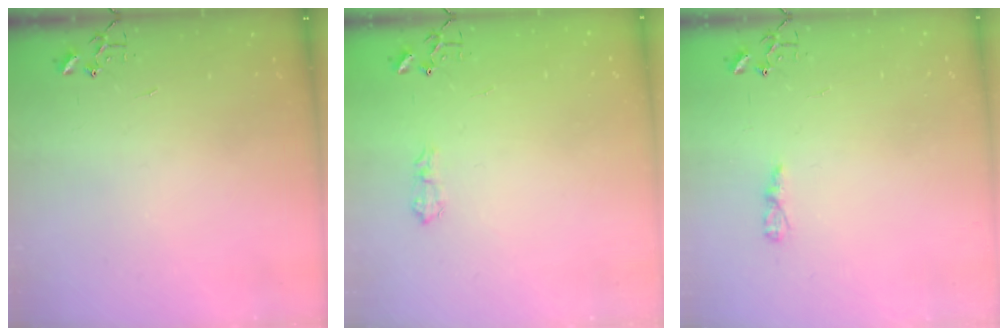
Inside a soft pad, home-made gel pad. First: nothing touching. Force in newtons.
{"total": 7.0, "press": 6.9, "slide": 0.9}
{"total": 3.5, "press": 3.5, "slide": 0.4}